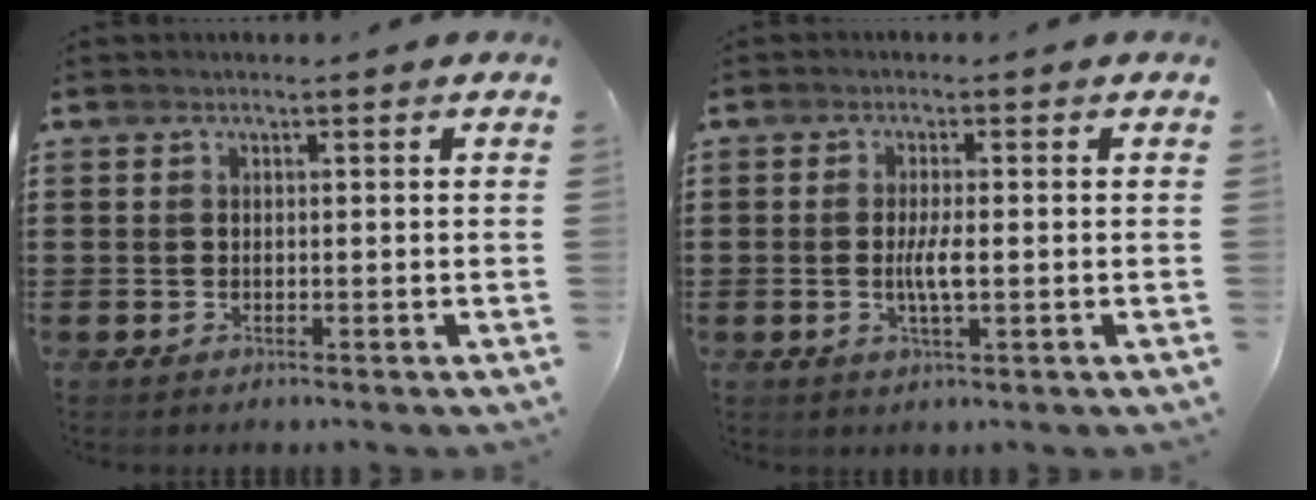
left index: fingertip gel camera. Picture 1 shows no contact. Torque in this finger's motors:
{"motor_torque": [0.73, 0.13, 0.11, 0.10]}